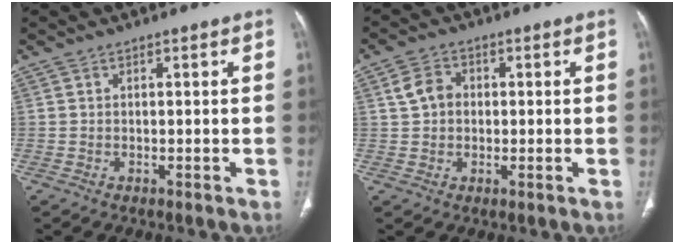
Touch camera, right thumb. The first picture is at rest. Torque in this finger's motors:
{"motor_torque": [0.29, -0.02, 0.45, 0.14, 0.00]}